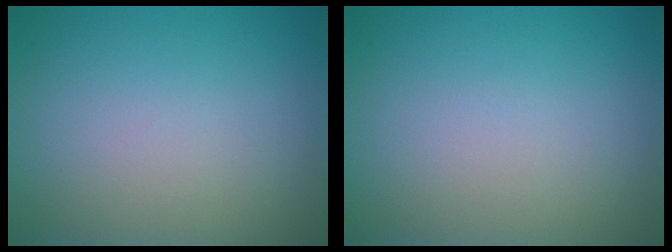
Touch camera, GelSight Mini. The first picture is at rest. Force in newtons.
{"total": 0.0}